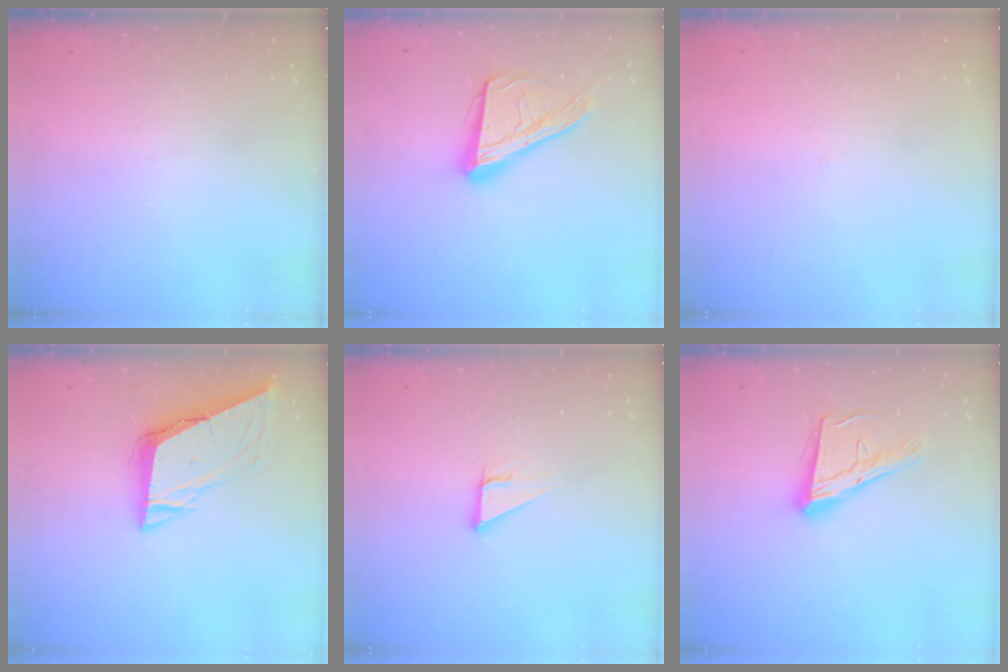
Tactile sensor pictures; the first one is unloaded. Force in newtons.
{"total": 17.9, "press": 17.8, "slide": 1.6}
{"total": 1.4, "press": 1.4, "slide": 0.1}
{"total": 8.8, "press": 8.7, "slide": 1.2}
{"total": 3.3, "press": 3.2, "slide": 0.3}
{"total": 15.2, "press": 15.2, "slide": 1.2}